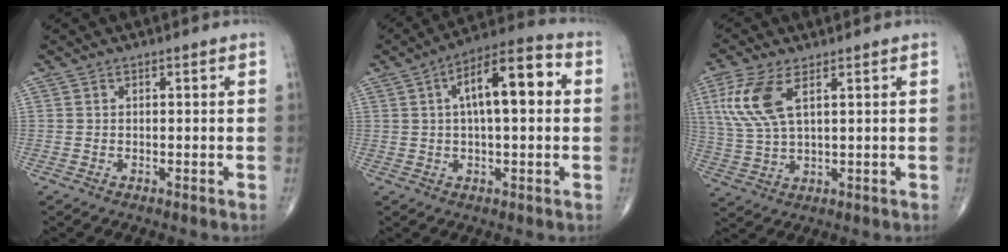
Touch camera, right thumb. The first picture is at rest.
{"total": 13.4, "force": [2.4, 5.1, 12.2], "torque": [-0.181, 0.030, 0.028]}
{"total": 9.6, "force": [3.7, 3.8, 8.1], "torque": [-0.201, -0.002, 0.080]}